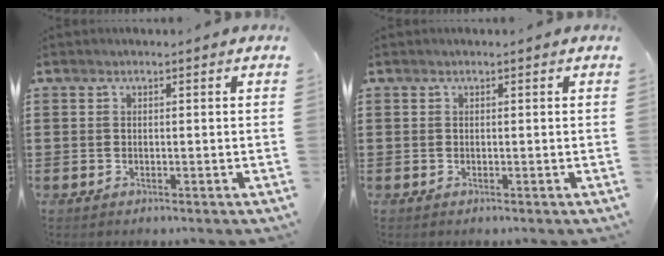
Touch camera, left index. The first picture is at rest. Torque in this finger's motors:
{"motor_torque": [0.00, 0.00, 0.00, 0.00]}